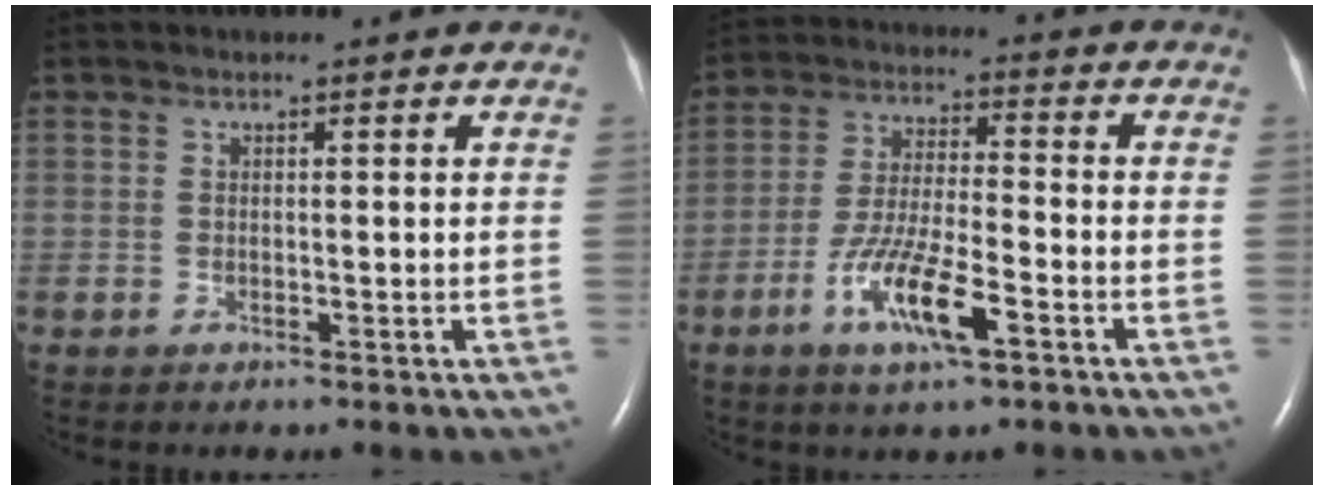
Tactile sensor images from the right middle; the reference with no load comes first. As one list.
[{"total": 10.0, "force": [-4.9, 1.7, 8.6], "torque": [-0.175, -0.010, -0.087]}]